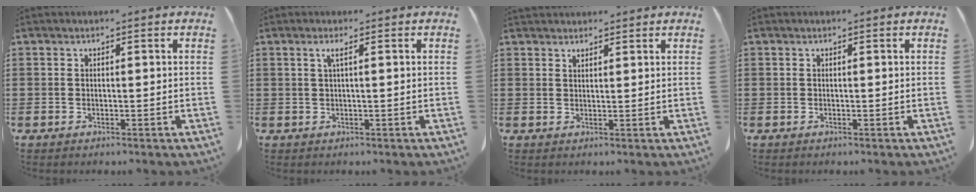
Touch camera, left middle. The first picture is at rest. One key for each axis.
{"total": 1.5, "fx": 0.5, "fy": -0.1, "fz": 1.4, "tx": -0.029, "ty": -0.003, "tz": 0.009}
{"total": 1.5, "fx": 1.5, "fy": 0.3, "fz": 0.3, "tx": -0.009, "ty": -0.002, "tz": 0.030}
{"total": 0.0}